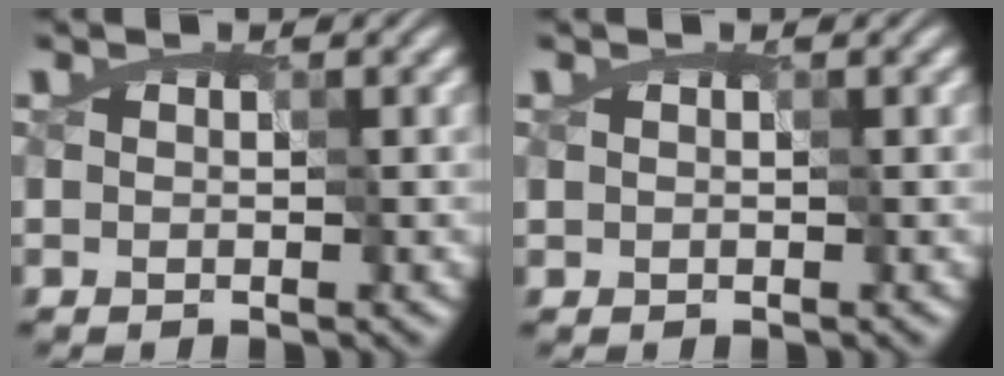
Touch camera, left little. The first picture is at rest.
{"total": 0.0}